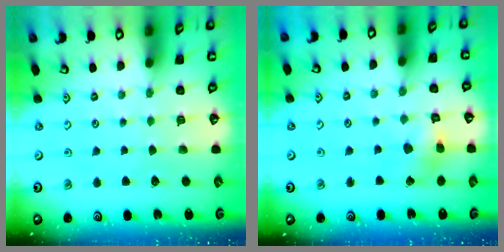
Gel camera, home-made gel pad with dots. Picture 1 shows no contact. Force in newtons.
{"total": 6.3, "press": 6.3, "slide": 0.4}